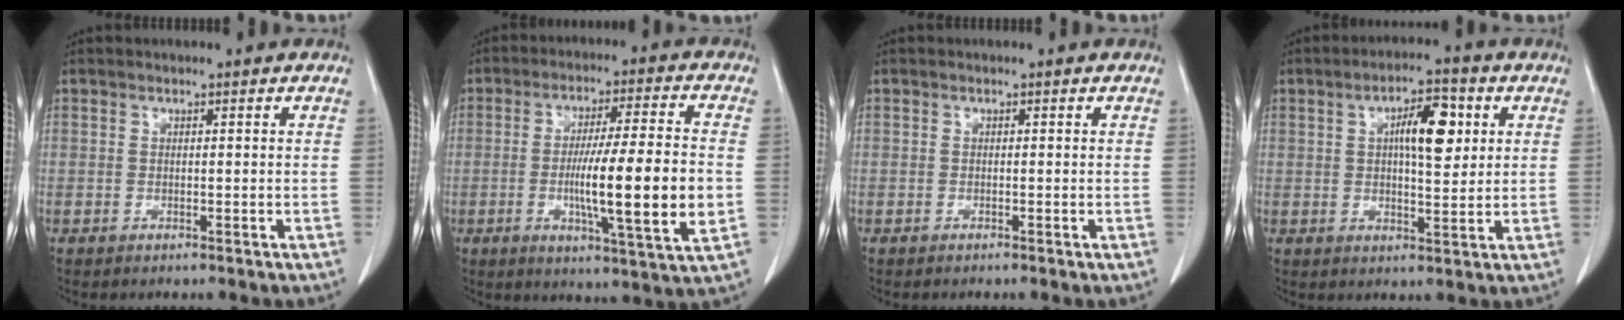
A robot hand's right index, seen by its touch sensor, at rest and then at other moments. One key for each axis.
{"total": 14.9, "fx": -2.2, "fy": 0.2, "fz": 14.8, "tx": -0.243, "ty": -0.009, "tz": -0.037}
{"total": 0.0}
{"total": 8.0, "fx": 2.2, "fy": 2.6, "fz": 7.2, "tx": -0.115, "ty": 0.011, "tz": 0.036}